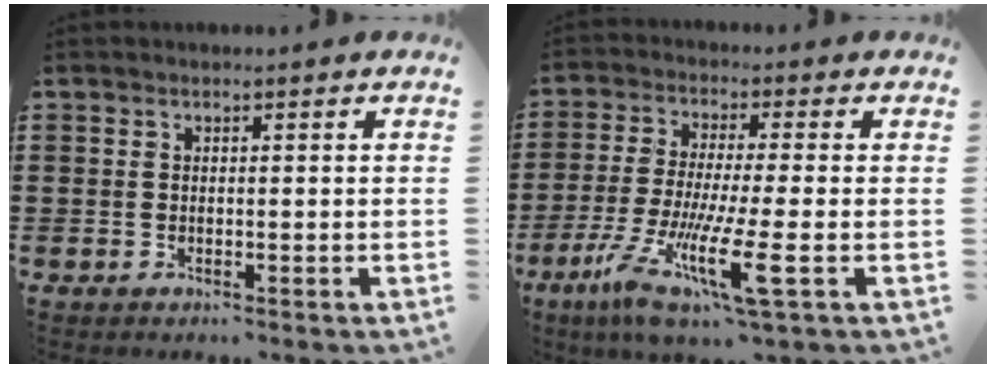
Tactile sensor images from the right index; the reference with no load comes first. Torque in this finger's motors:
{"motor_torque": [1.14, -0.99, 1.05, 0.21]}